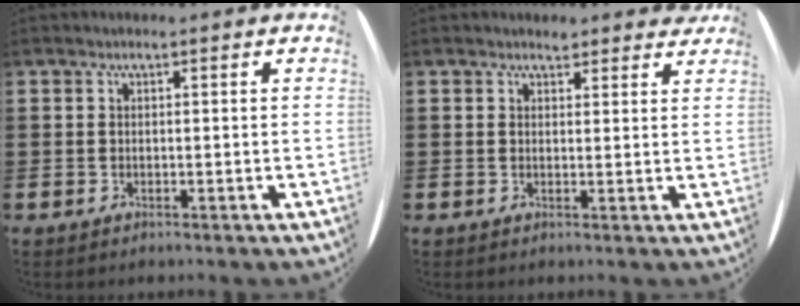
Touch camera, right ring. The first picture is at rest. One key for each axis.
{"total": 1.5, "fx": 1.5, "fy": 0.5, "fz": 0.0, "tx": -0.003, "ty": 0.001, "tz": 0.028}